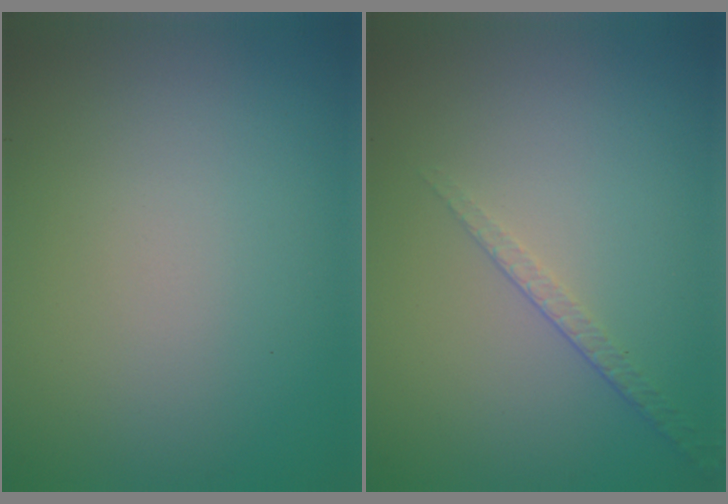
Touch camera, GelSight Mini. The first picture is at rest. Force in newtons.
{"total": 1.4, "press": 0.8, "slide": 1.1}